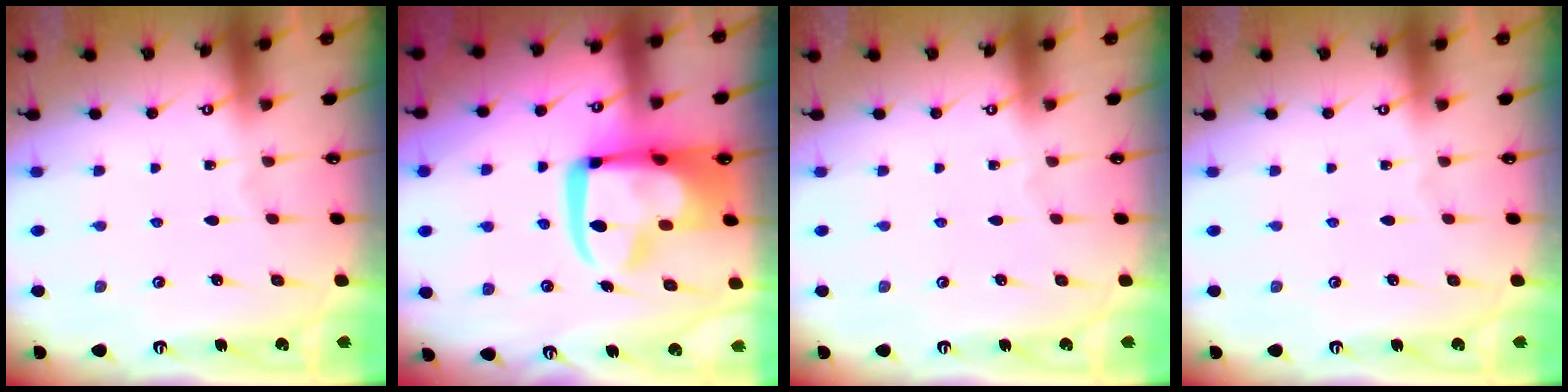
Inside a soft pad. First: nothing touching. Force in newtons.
{"total": 19.3, "press": 19.1, "slide": 2.3}
{"total": 0.0}
{"total": 0.0}